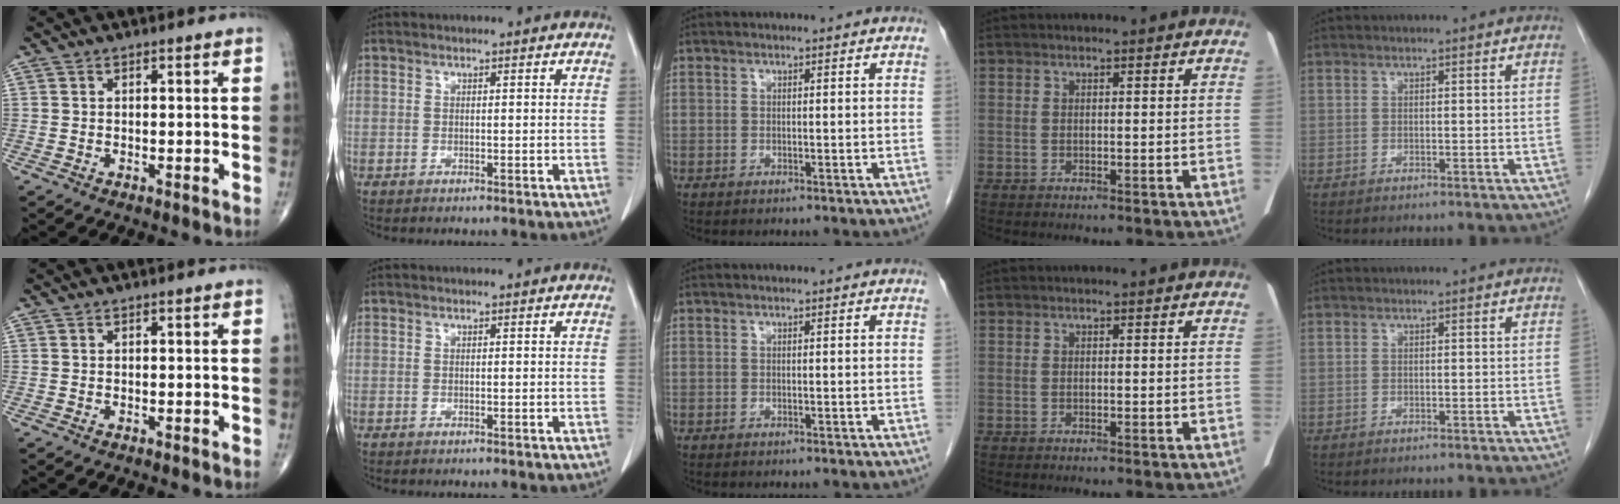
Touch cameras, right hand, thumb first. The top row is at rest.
{}